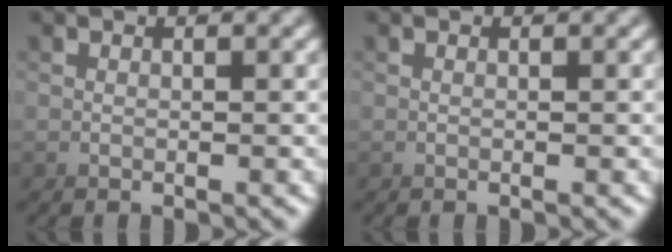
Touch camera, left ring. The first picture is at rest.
{"total": 0.0}